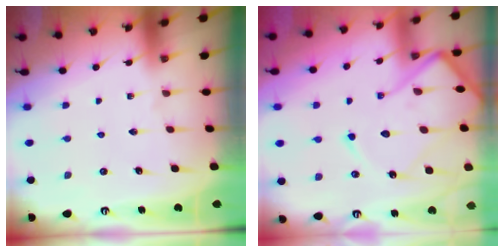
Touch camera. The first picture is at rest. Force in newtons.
{"total": 15.7, "press": 15.6, "slide": 1.4}